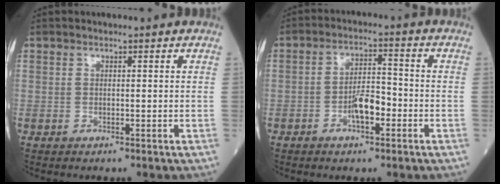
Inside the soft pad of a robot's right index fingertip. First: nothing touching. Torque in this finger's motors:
{"motor_torque": [0.45, -0.32, 0.45, 0.11]}